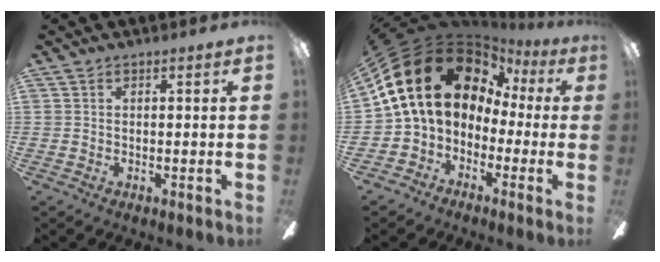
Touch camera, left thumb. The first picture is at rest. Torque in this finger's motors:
{"motor_torque": [0.16, 3.24, 2.37, -0.40, 0.35]}